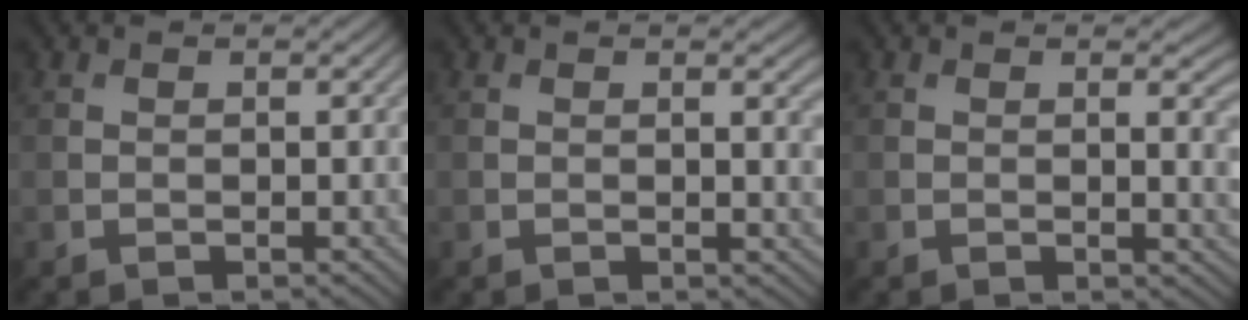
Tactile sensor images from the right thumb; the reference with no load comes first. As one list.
[{"total": 1.7, "force": [0.3, 0.3, 1.6], "torque": [-0.022, -0.002, 0.003]}, {"total": 2.8, "force": [0.3, 0.8, 2.7], "torque": [-0.037, -0.004, 0.004]}]